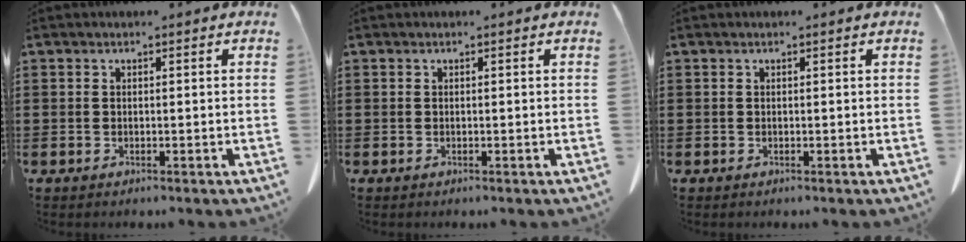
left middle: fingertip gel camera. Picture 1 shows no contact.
{"total": 0.0}
{"total": 0.0}